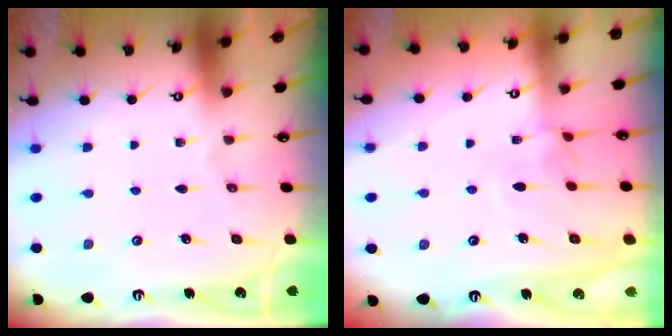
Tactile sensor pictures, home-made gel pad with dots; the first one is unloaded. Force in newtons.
{"total": 4.0, "press": 4.0, "slide": 0.2}